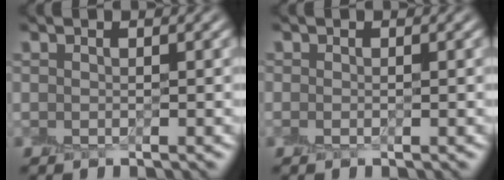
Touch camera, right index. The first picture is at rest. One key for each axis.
{"total": 0.0}